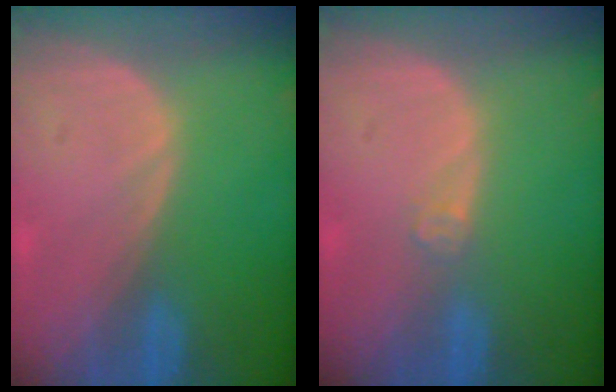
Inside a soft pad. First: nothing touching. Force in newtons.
{"total": 1.5, "press": 1.2, "slide": 0.9}